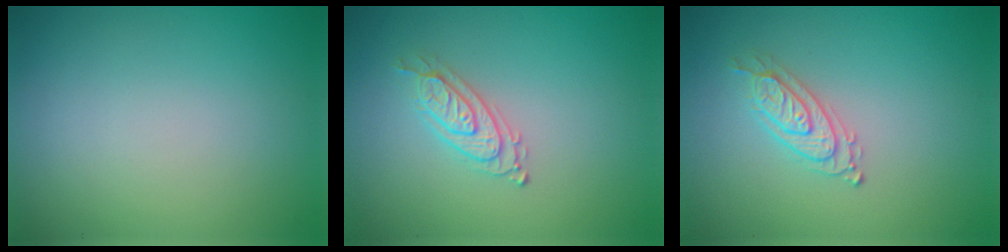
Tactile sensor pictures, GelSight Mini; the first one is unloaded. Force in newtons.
{"total": 2.2, "press": 2.1, "slide": 0.6}
{"total": 2.1, "press": 2.1, "slide": 0.4}